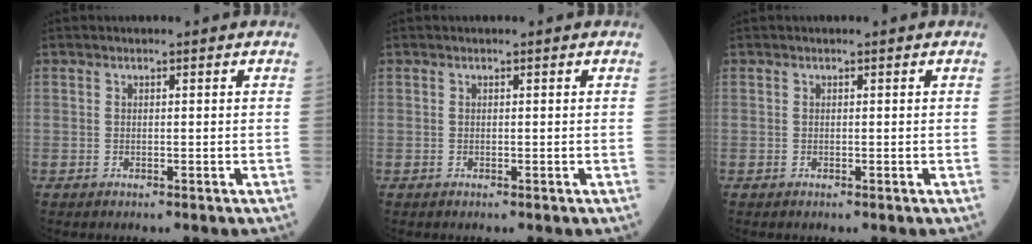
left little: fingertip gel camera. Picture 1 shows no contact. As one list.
[{"total": 0.0}, {"total": 0.0}]